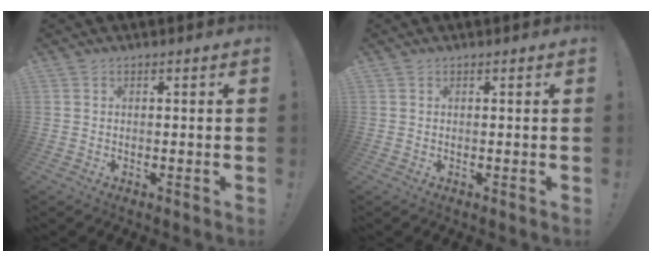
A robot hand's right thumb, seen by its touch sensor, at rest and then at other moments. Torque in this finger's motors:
{"motor_torque": [-0.15, 0.22, -0.47, 0.67, -0.02]}